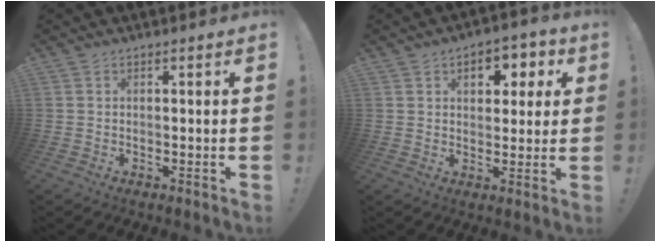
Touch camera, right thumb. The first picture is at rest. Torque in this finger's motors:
{"motor_torque": [-0.12, 0.22, 0.00, 0.00, 0.04]}